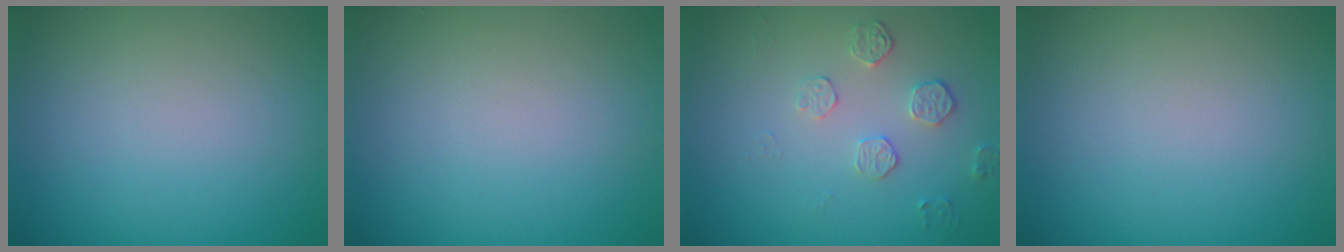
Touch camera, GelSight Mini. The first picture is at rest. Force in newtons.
{"total": 0.0}
{"total": 1.8, "press": 1.2, "slide": 1.3}
{"total": 0.0}